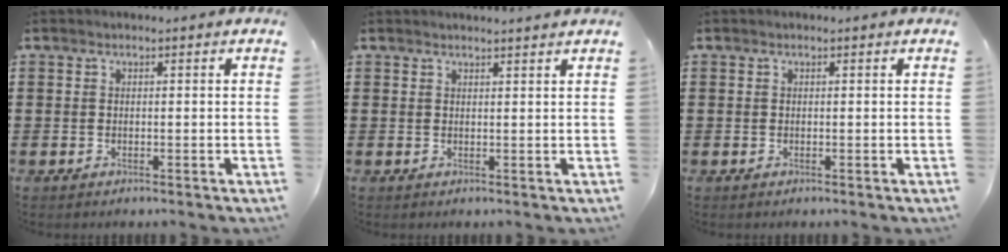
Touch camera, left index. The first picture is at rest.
{"total": 1.2, "force": [1.2, -0.2, 0.2], "torque": [-0.006, -0.002, 0.023]}
{"total": 0.0}